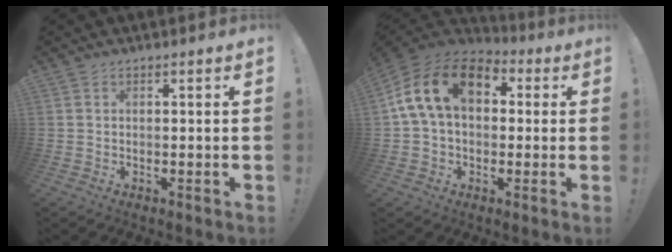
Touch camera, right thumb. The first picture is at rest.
{"total": 17.4, "force": [4.8, 11.3, 12.4], "torque": [-0.211, 0.008, 0.084]}